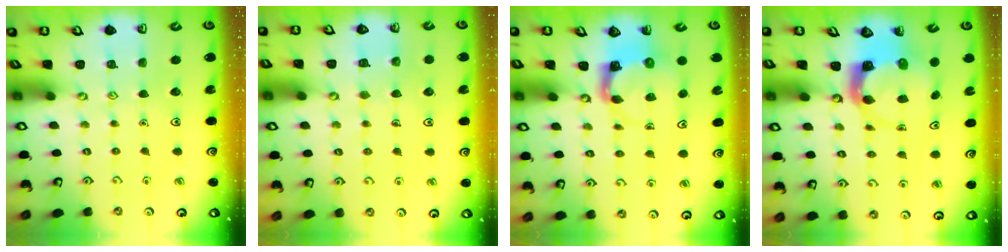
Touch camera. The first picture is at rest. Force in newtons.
{"total": 3.9, "press": 3.8, "slide": 0.3}
{"total": 3.9, "press": 3.9, "slide": 0.7}
{"total": 3.9, "press": 3.9, "slide": 0.6}